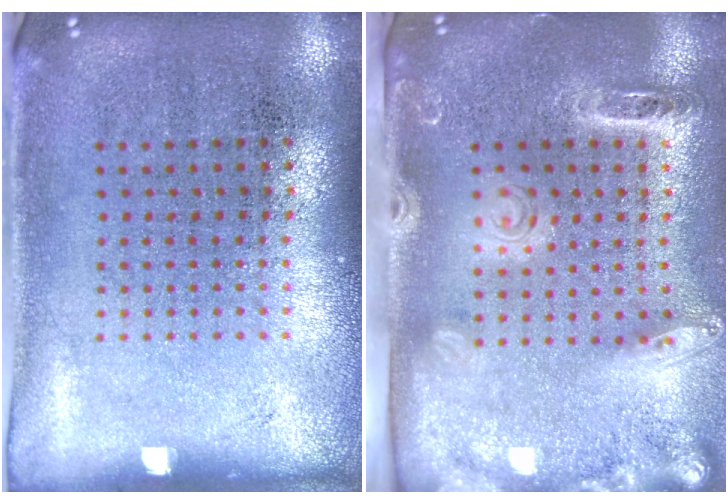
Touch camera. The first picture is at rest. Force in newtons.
{"total": 2.6, "press": 2.0, "slide": 1.6}